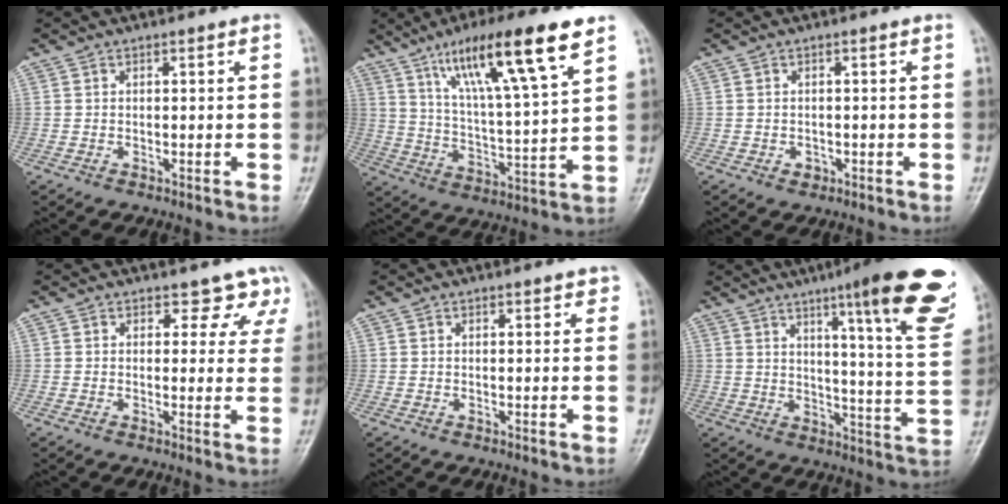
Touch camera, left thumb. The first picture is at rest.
{"total": 18.6, "force": [10.6, 2.7, 15.1], "torque": [-0.249, -0.035, 0.186]}
{"total": 1.4, "force": [-0.5, 1.1, 0.5], "torque": [-0.002, 0.003, -0.005]}
{"total": 5.3, "force": [4.2, 3.2, 0.7], "torque": [0.033, -0.022, 0.031]}
{"total": 1.3, "force": [0.9, 0.7, 0.6], "torque": [0.002, -0.003, 0.006]}
{"total": 23.2, "force": [13.3, 3.2, 18.7], "torque": [-0.225, -0.060, 0.173]}